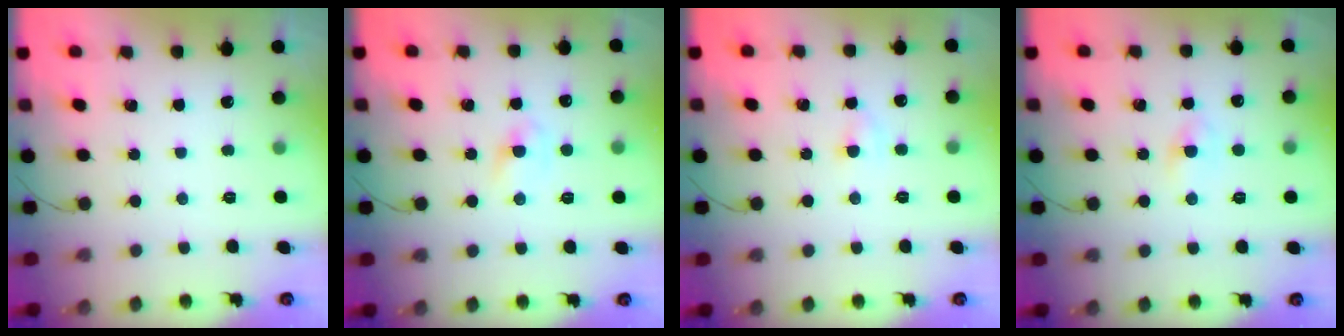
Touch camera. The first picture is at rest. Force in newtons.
{"total": 2.7, "press": 2.5, "slide": 1.0}
{"total": 2.8, "press": 2.6, "slide": 1.0}
{"total": 2.1, "press": 1.8, "slide": 1.0}